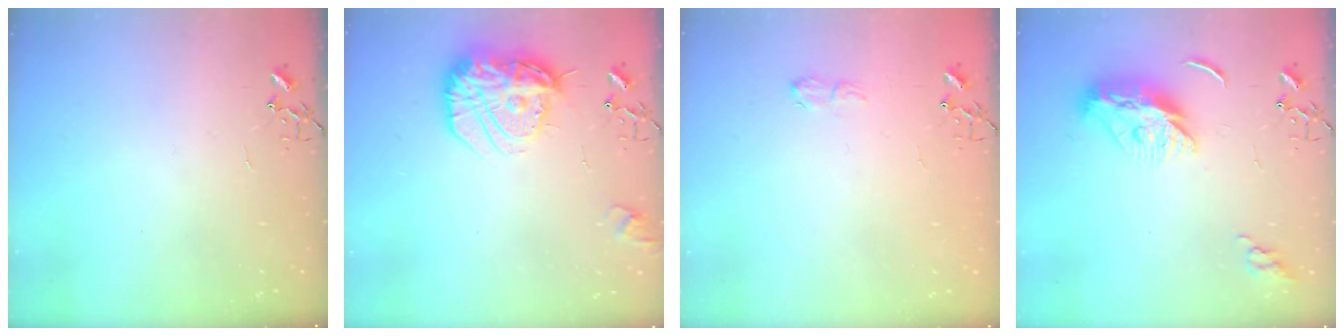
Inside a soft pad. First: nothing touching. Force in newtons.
{"total": 17.0, "press": 17.0, "slide": 1.4}
{"total": 6.1, "press": 6.0, "slide": 0.8}
{"total": 11.9, "press": 11.9, "slide": 0.9}